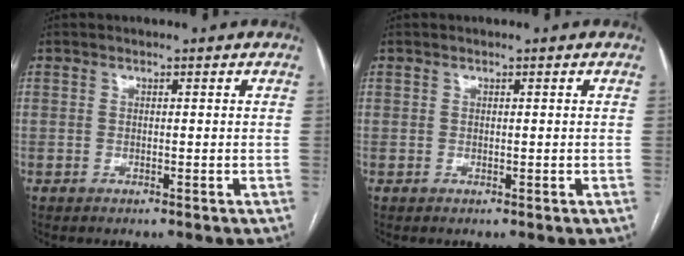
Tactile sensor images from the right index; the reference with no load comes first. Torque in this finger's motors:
{"motor_torque": [0.00, 0.00, 0.00, 0.01]}